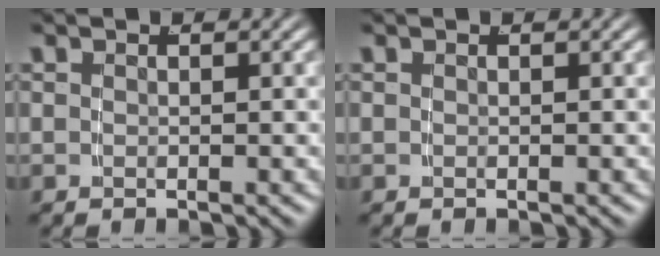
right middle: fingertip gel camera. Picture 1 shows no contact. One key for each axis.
{"total": 0.0}